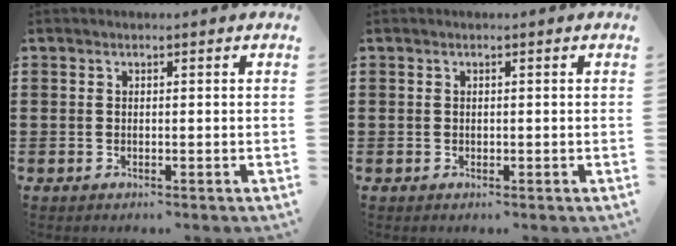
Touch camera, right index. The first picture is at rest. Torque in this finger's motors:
{"motor_torque": [0.01, 0.06, 0.00, -0.01]}